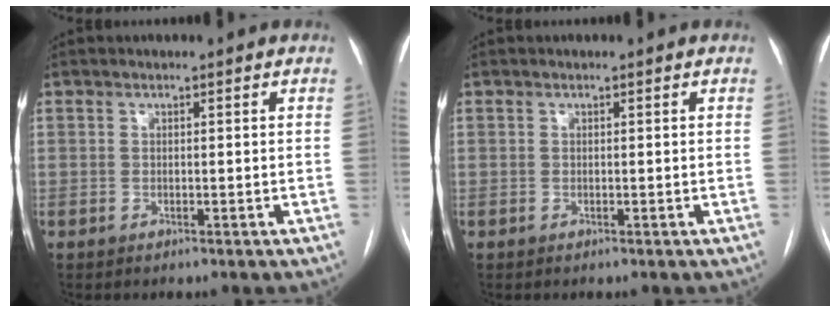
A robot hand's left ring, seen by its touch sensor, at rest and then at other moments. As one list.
[{"total": 0.0}]